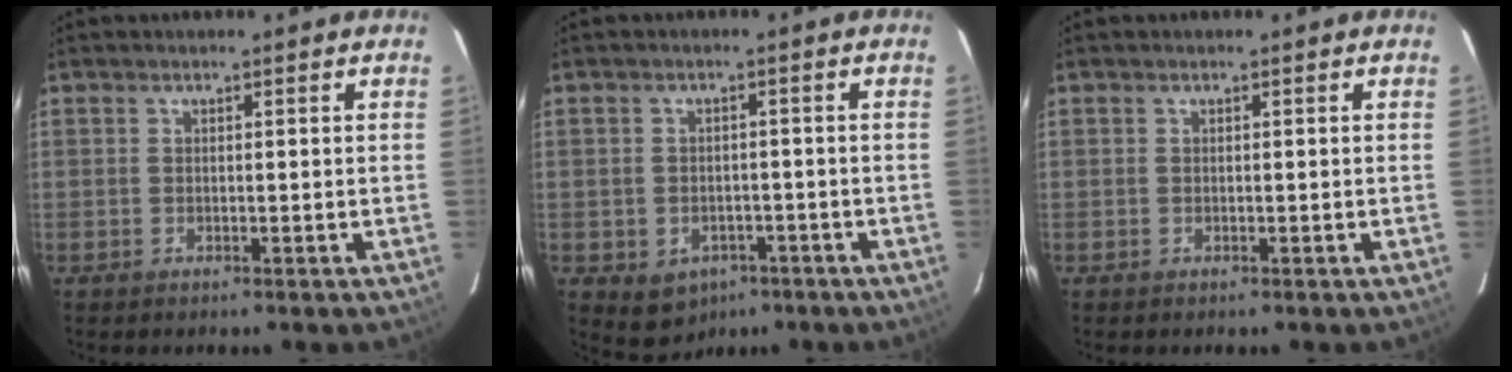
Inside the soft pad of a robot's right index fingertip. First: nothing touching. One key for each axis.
{"total": 6.2, "fx": -3.3, "fy": 4.8, "fz": 2.1, "tx": -0.045, "ty": 0.006, "tz": -0.028}
{"total": 0.0}